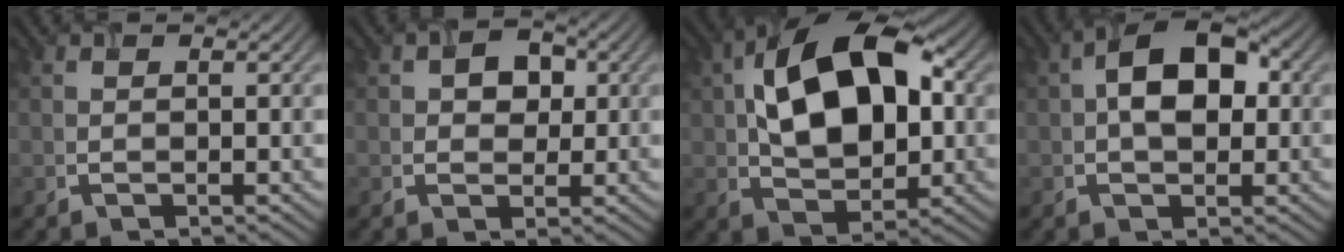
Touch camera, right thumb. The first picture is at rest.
{"total": 3.3, "force": [0.5, 2.6, 1.9], "torque": [-0.032, 0.005, 0.001]}
{"total": 14.6, "force": [2.7, 8.7, 11.4], "torque": [-0.200, 0.023, 0.039]}
{"total": 8.0, "force": [1.2, 4.8, 6.2], "torque": [-0.100, 0.013, 0.011]}